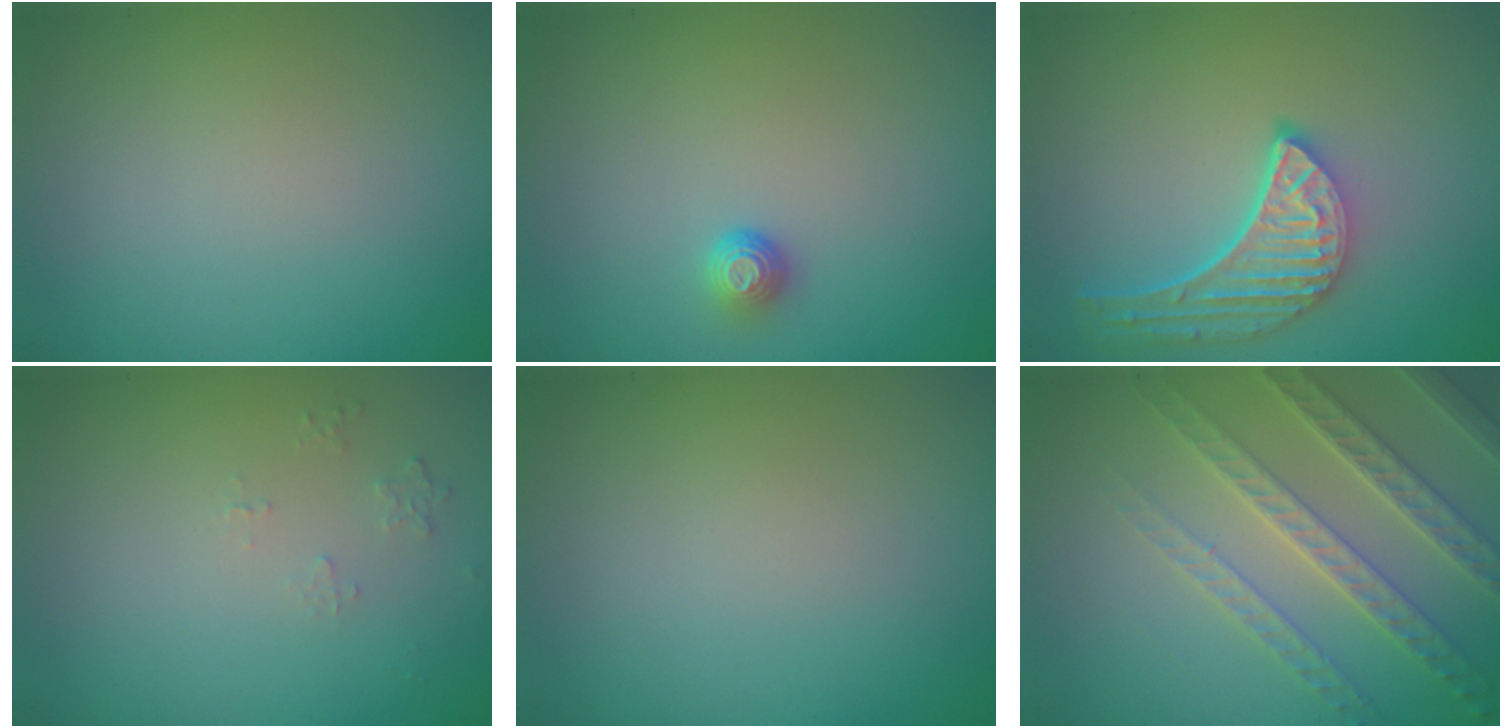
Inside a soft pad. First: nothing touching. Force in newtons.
{"total": 1.2, "press": 1.0, "slide": 0.6}
{"total": 4.8, "press": 3.7, "slide": 3.0}
{"total": 0.6, "press": 0.4, "slide": 0.5}
{"total": 0.0}
{"total": 4.4, "press": 4.2, "slide": 1.1}